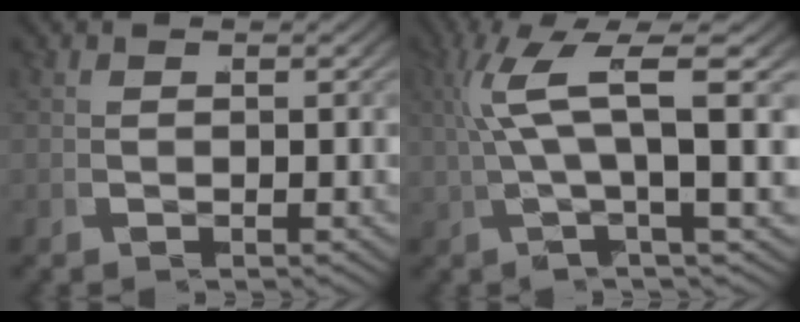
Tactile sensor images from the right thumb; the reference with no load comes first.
{"total": 7.7, "force": [2.9, 1.7, 6.9], "torque": [-0.123, 0.017, 0.040]}